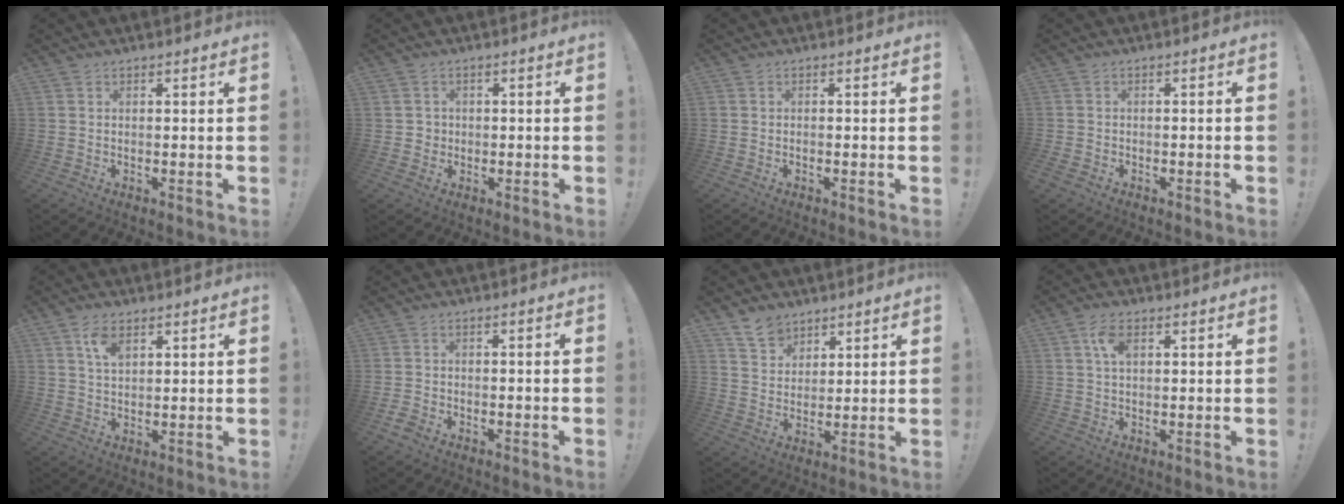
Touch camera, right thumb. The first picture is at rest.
{"total": 2.4, "force": [-0.3, 2.3, 0.6], "torque": [-0.006, 0.002, -0.006]}
{"total": 0.7, "force": [-0.7, 0.0, 0.2], "torque": [-0.003, -0.001, -0.011]}
{"total": 2.0, "force": [-1.7, 0.6, 0.7], "torque": [-0.016, 0.003, -0.032]}
{"total": 5.3, "force": [2.7, 2.7, 3.6], "torque": [-0.061, -0.007, 0.047]}
{"total": 3.0, "force": [-2.6, 1.0, 1.3], "torque": [-0.030, 0.004, -0.048]}
{"total": 6.7, "force": [5.2, 4.0, 1.2], "torque": [-0.022, -0.032, 0.100]}
{"total": 4.9, "force": [1.6, 2.6, 3.8], "torque": [-0.072, 0.003, 0.027]}